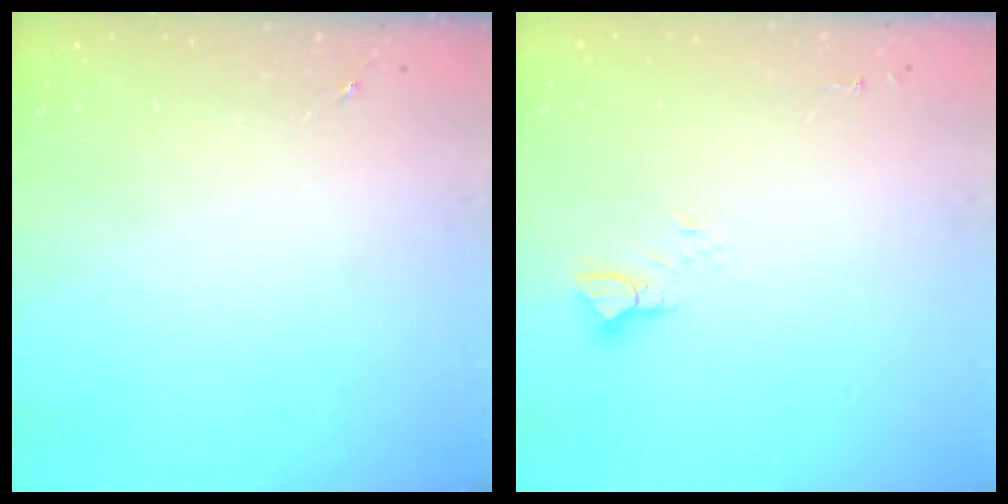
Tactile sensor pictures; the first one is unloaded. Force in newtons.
{"total": 5.3, "press": 5.3, "slide": 0.5}